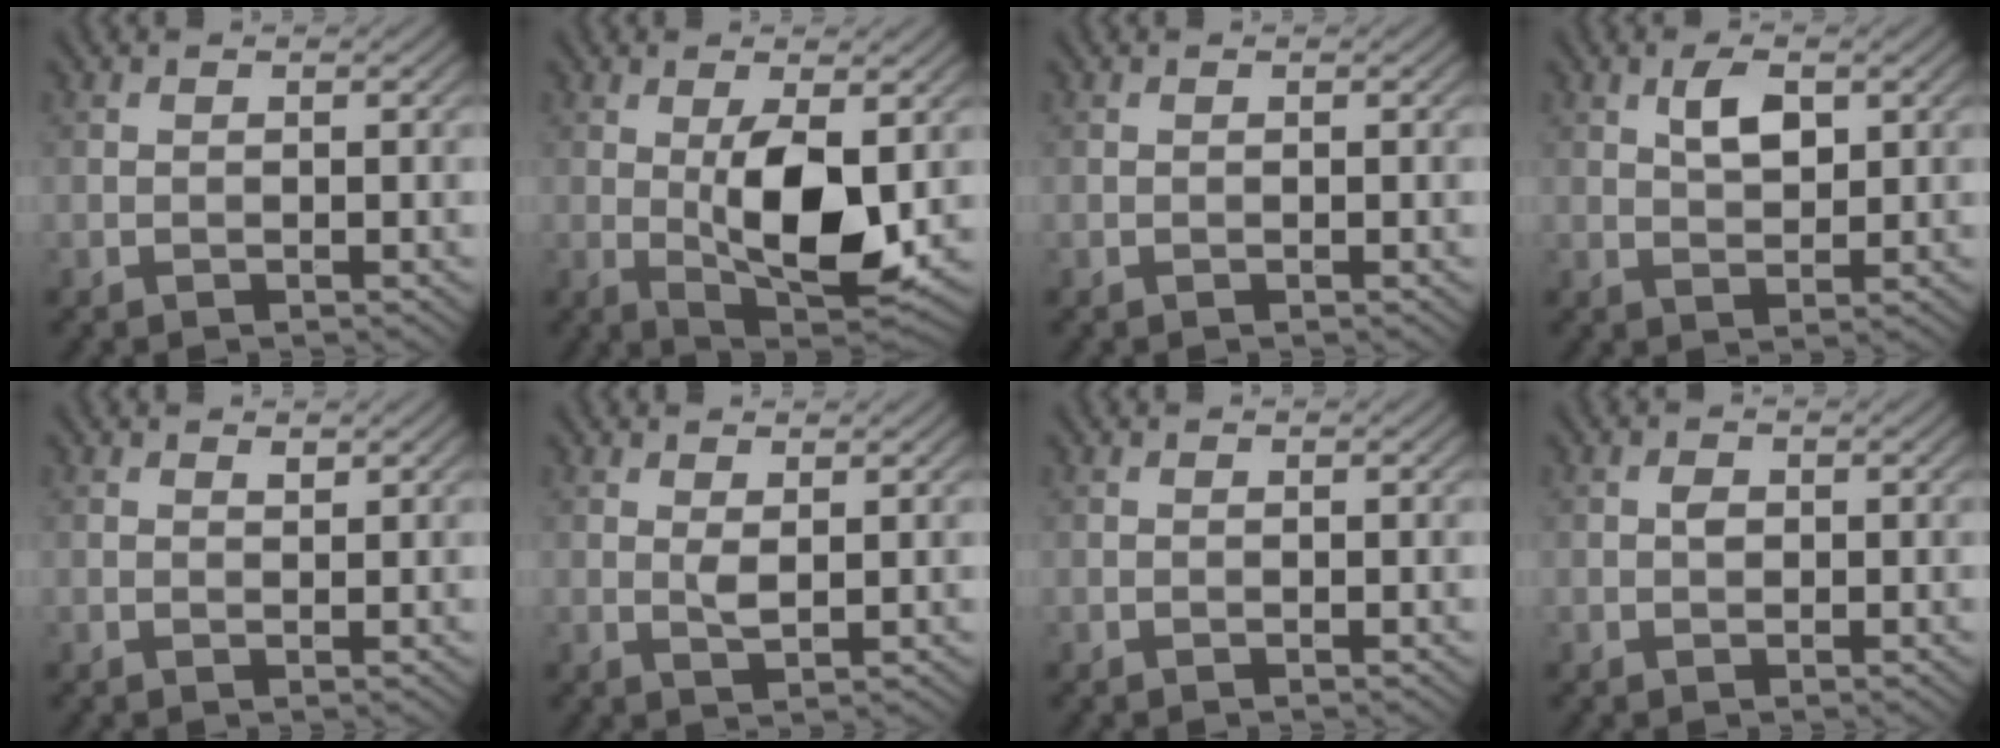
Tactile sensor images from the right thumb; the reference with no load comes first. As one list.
[{"total": 9.3, "force": [0.1, 3.8, 8.5], "torque": [-0.154, -0.007, 0.010]}, {"total": 0.0}, {"total": 3.8, "force": [1.5, 1.9, 3.0], "torque": [-0.062, 0.003, 0.028]}, {"total": 0.8, "force": [0.6, 0.3, 0.4], "torque": [-0.009, -0.003, 0.012]}, {"total": 1.7, "force": [0.8, 0.5, 1.4], "torque": [-0.034, -0.004, 0.019]}, {"total": 0.0}, {"total": 1.1, "force": [0.1, 0.8, 0.7], "torque": [-0.015, 0.000, 0.000]}]